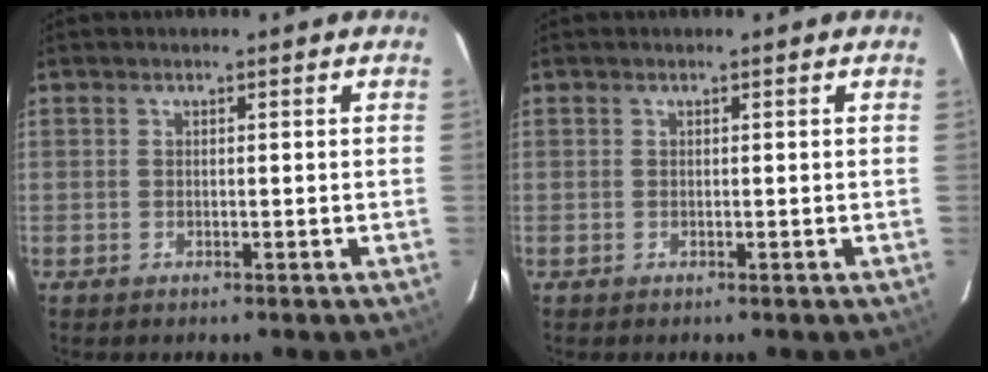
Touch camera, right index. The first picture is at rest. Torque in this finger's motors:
{"motor_torque": [0.00, 0.00, 0.00, 0.00]}